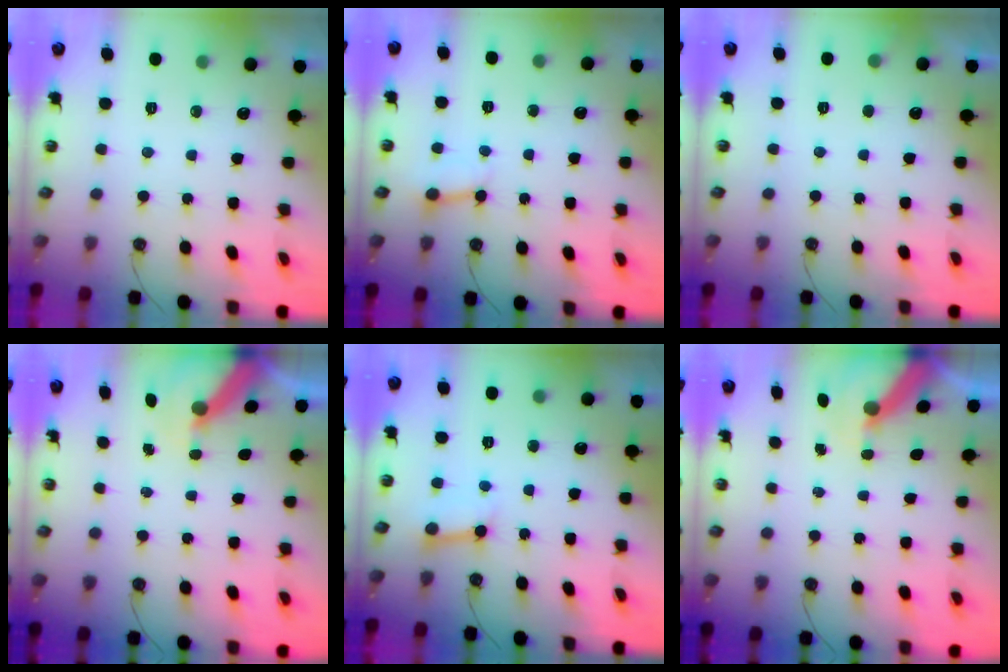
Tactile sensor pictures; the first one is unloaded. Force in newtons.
{"total": 2.9, "press": 2.9, "slide": 0.2}
{"total": 3.1, "press": 3.0, "slide": 0.3}
{"total": 7.0, "press": 7.0, "slide": 0.9}
{"total": 3.9, "press": 3.8, "slide": 0.4}
{"total": 7.0, "press": 7.0, "slide": 0.9}